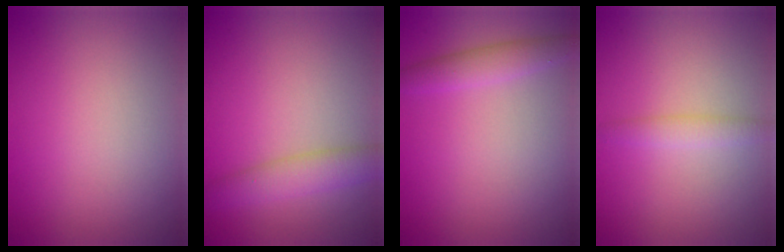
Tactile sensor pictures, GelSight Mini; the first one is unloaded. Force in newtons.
{"total": 3.2, "press": 3.1, "slide": 0.2}
{"total": 2.2, "press": 2.2, "slide": 0.0}
{"total": 1.4, "press": 1.4, "slide": 0.0}